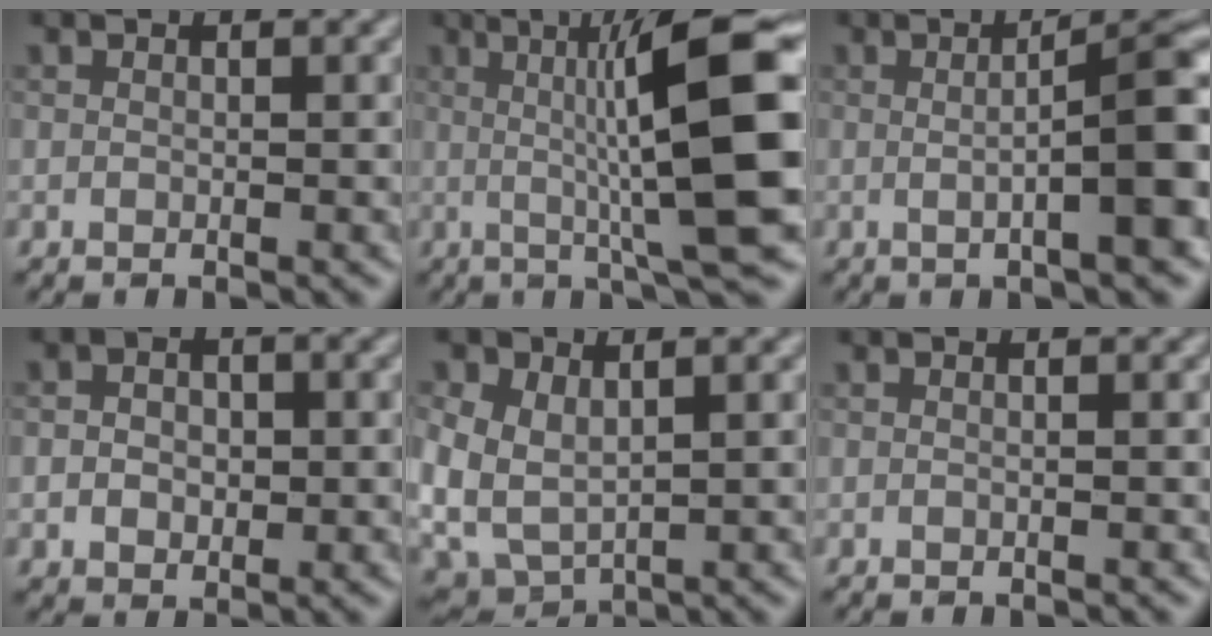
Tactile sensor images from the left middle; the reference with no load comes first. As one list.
[{"total": 12.0, "force": [0.7, 2.0, 11.8], "torque": [-0.155, 0.007, 0.008]}, {"total": 8.8, "force": [-0.1, 2.0, 8.6], "torque": [-0.105, 0.001, -0.005]}, {"total": 3.0, "force": [-0.2, 2.3, 2.0], "torque": [-0.038, -0.007, -0.009]}, {"total": 5.7, "force": [1.0, 3.7, 4.3], "torque": [-0.109, -0.019, 0.016]}, {"total": 1.0, "force": [-0.1, 0.5, 0.8], "torque": [-0.009, -0.008, -0.013]}]